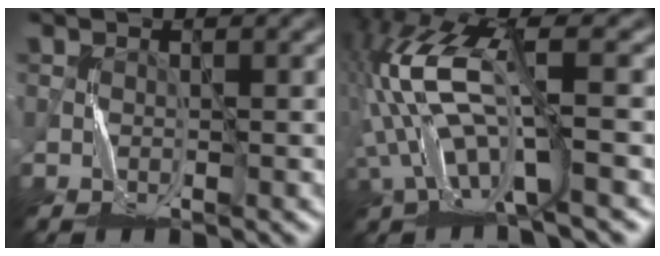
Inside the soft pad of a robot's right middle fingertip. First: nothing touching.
{"total": 10.6, "force": [-0.6, 3.9, 9.8], "torque": [-0.215, 0.009, -0.019]}